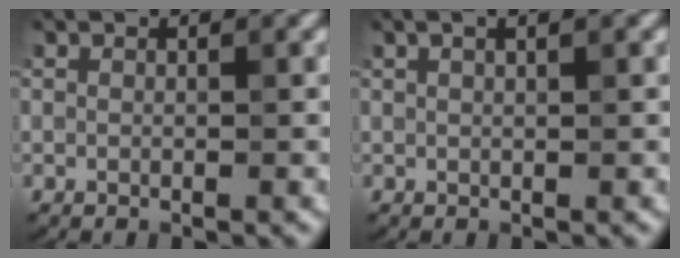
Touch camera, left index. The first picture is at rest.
{"total": 2.5, "force": [1.4, 0.9, 1.8], "torque": [-0.012, 0.006, 0.002]}